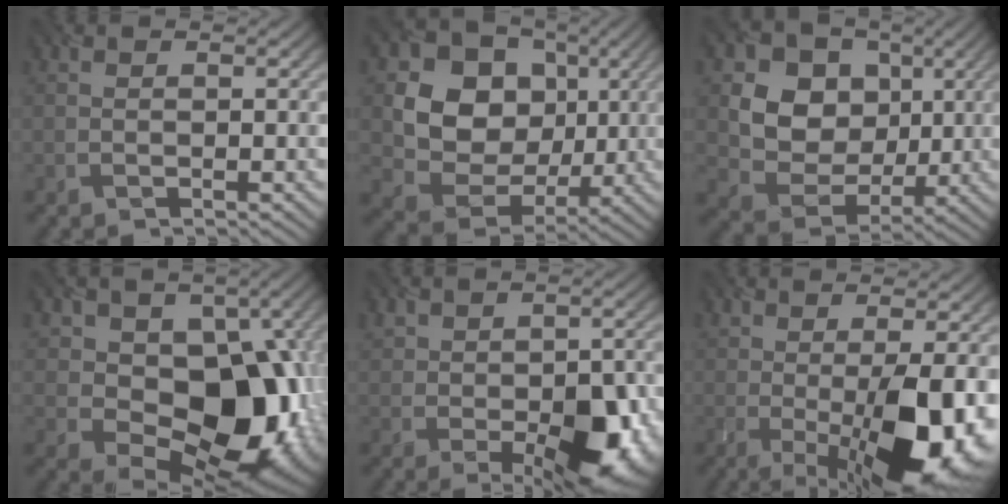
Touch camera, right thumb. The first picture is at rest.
{"total": 12.0, "force": [2.3, 10.3, 5.7], "torque": [-0.133, -0.002, 0.033]}
{"total": 10.5, "force": [2.8, 8.9, 4.7], "torque": [-0.127, 0.003, 0.053]}
{"total": 15.1, "force": [-0.4, 10.8, 10.5], "torque": [-0.130, -0.026, 0.003]}
{"total": 10.3, "force": [-2.4, 6.1, 7.9], "torque": [-0.113, -0.026, -0.018]}
{"total": 12.9, "force": [-2.6, 4.3, 11.9], "torque": [-0.178, -0.009, -0.027]}